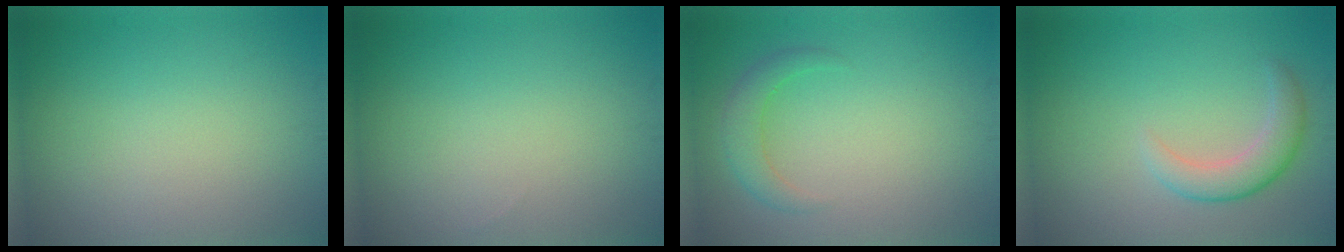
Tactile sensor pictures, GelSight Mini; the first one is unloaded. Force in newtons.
{"total": 0.0}
{"total": 2.2, "press": 2.2, "slide": 0.1}
{"total": 2.9, "press": 2.9, "slide": 0.2}